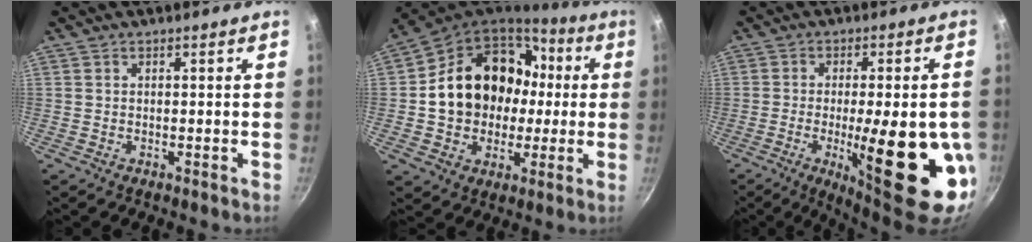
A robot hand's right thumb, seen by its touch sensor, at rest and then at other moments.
{"total": 22.1, "force": [1.8, 17.6, 13.3], "torque": [-0.204, 0.047, 0.035]}
{"total": 20.0, "force": [-4.8, 5.0, 18.8], "torque": [-0.249, -0.002, -0.059]}